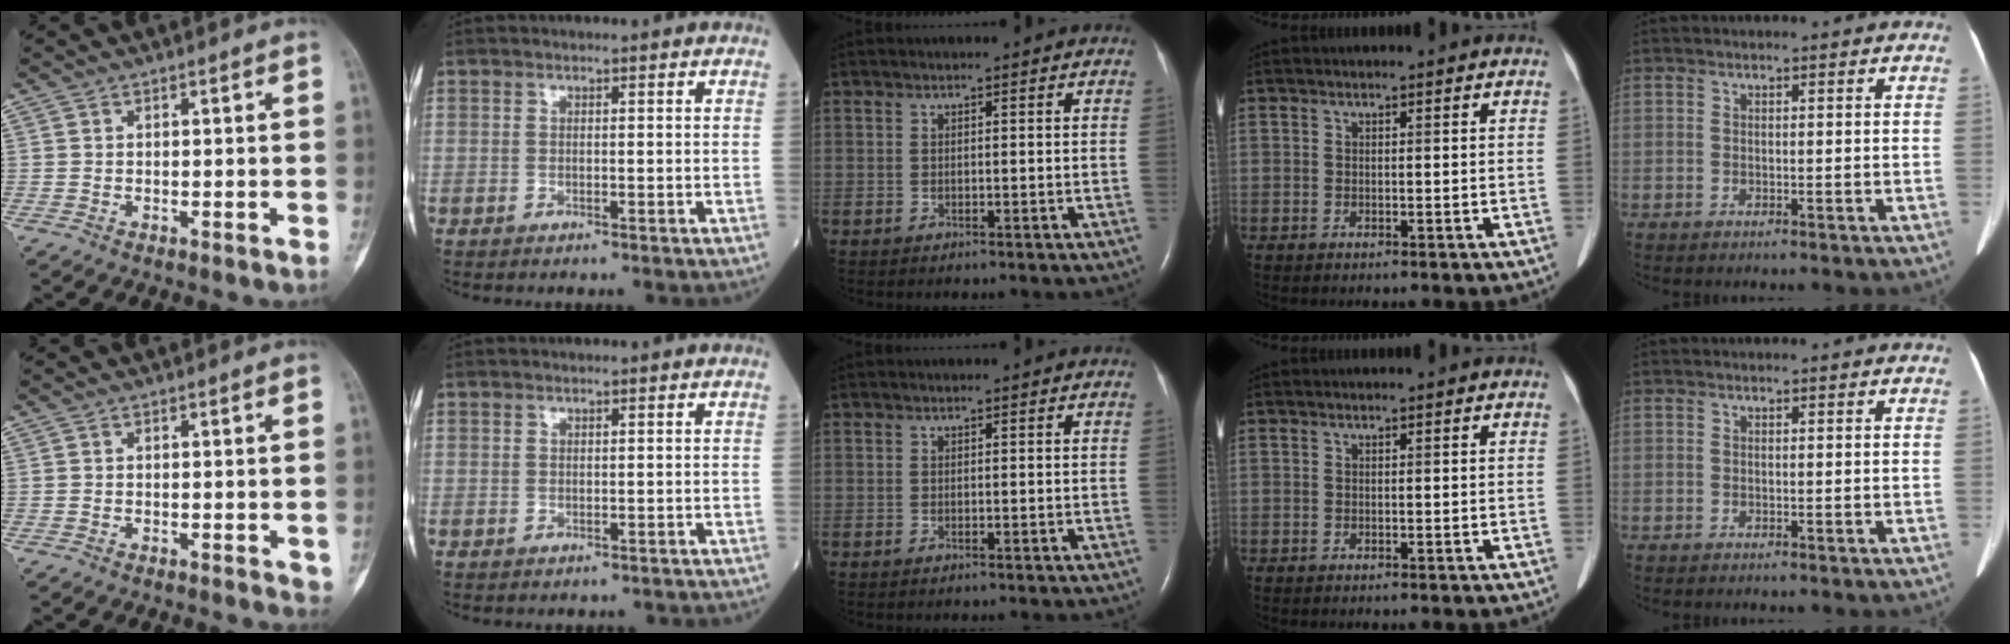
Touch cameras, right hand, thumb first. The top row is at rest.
{"thumb": {"total": 1.8, "force": [-0.3, 0.8, 1.6], "torque": [-0.011, -0.002, -0.004]}, "index": {"total": 1.3, "force": [-1.1, 0.7, 0.2], "torque": [-0.001, 0.002, -0.014]}}